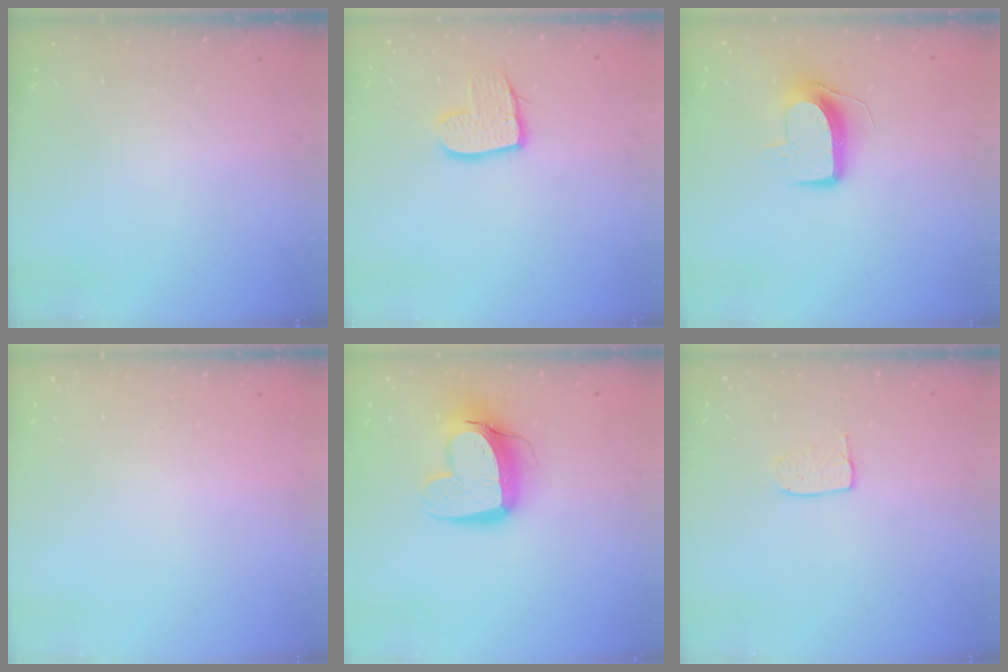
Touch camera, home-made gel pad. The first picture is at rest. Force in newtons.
{"total": 10.7, "press": 10.6, "slide": 0.8}
{"total": 9.6, "press": 9.6, "slide": 0.2}
{"total": 0.0}
{"total": 13.5, "press": 13.4, "slide": 1.4}
{"total": 5.5, "press": 5.5, "slide": 0.3}